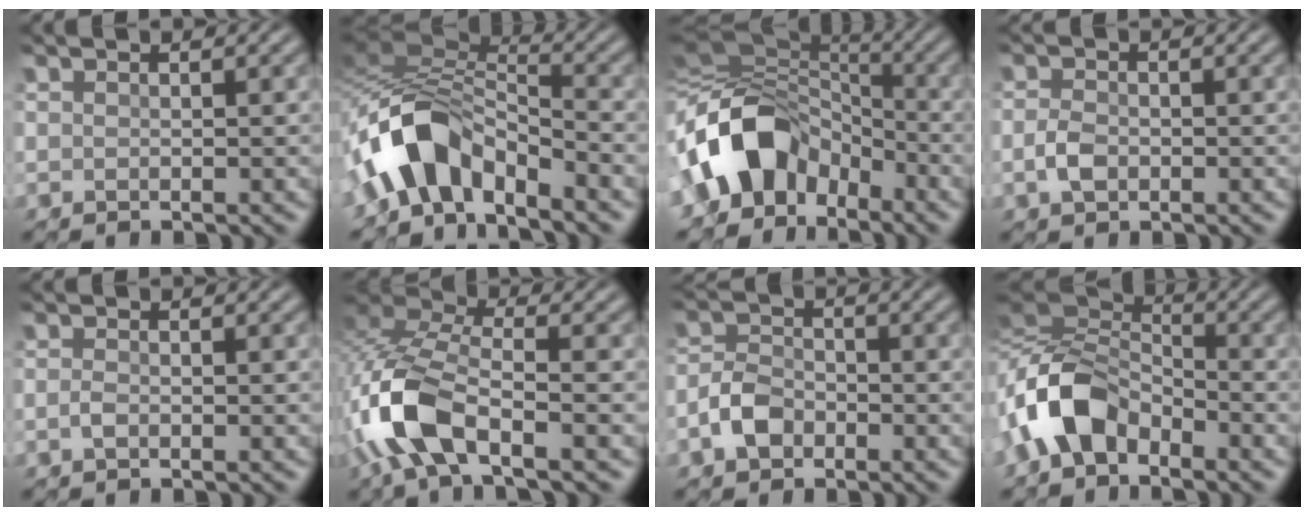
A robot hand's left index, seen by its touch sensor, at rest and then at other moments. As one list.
[{"total": 6.9, "force": [-4.7, 2.7, 4.2], "torque": [-0.072, 0.010, -0.096]}, {"total": 10.5, "force": [-4.4, 7.1, 6.4], "torque": [-0.126, 0.006, -0.091]}, {"total": 1.6, "force": [-0.9, 0.8, 1.1], "torque": [-0.030, 0.001, -0.020]}, {"total": 0.7, "force": [-0.6, -0.1, 0.4], "torque": [-0.016, 0.000, -0.013]}, {"total": 8.4, "force": [-4.0, 2.9, 6.8], "torque": [-0.174, 0.003, -0.091]}, {"total": 2.9, "force": [-2.1, 1.5, 1.4], "torque": [-0.037, 0.006, -0.044]}, {"total": 6.5, "force": [-3.4, 3.7, 4.2], "torque": [-0.090, 0.009, -0.081]}]